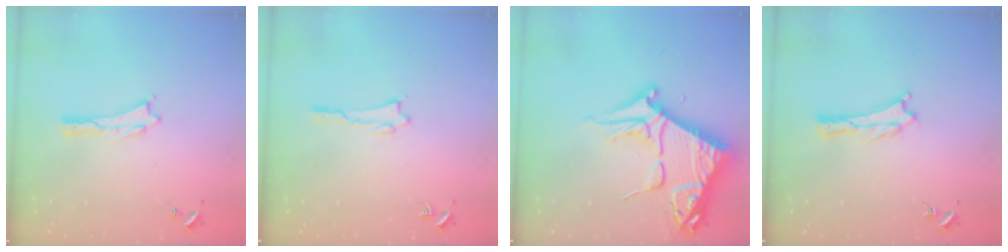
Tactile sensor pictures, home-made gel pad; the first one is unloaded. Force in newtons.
{"total": 1.4, "press": 1.4, "slide": 0.2}
{"total": 10.7, "press": 10.7, "slide": 1.2}
{"total": 0.0}